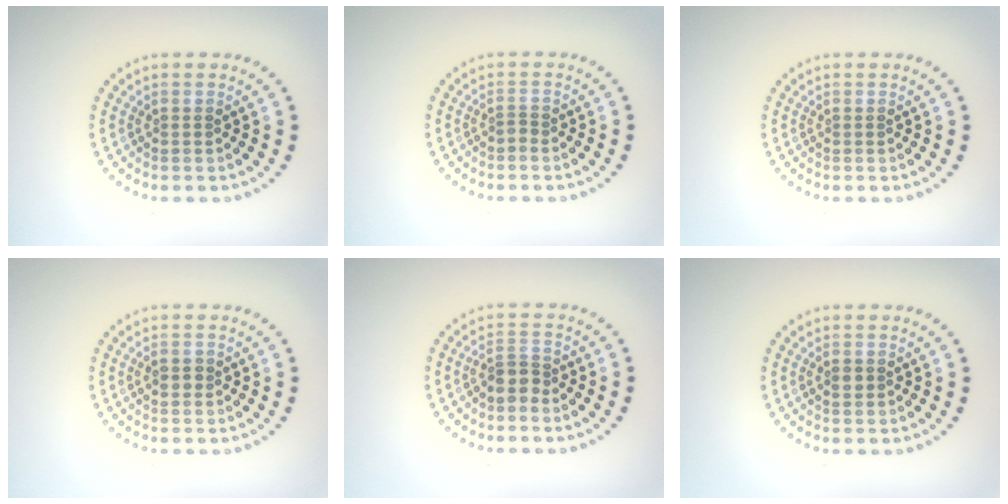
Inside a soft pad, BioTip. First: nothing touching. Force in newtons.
{"total": 0.6, "press": 0.3, "slide": 0.5}
{"total": 0.0}
{"total": 1.2, "press": 1.2, "slide": 0.1}
{"total": 2.0, "press": 1.6, "slide": 1.2}
{"total": 1.1, "press": 1.1, "slide": 0.1}